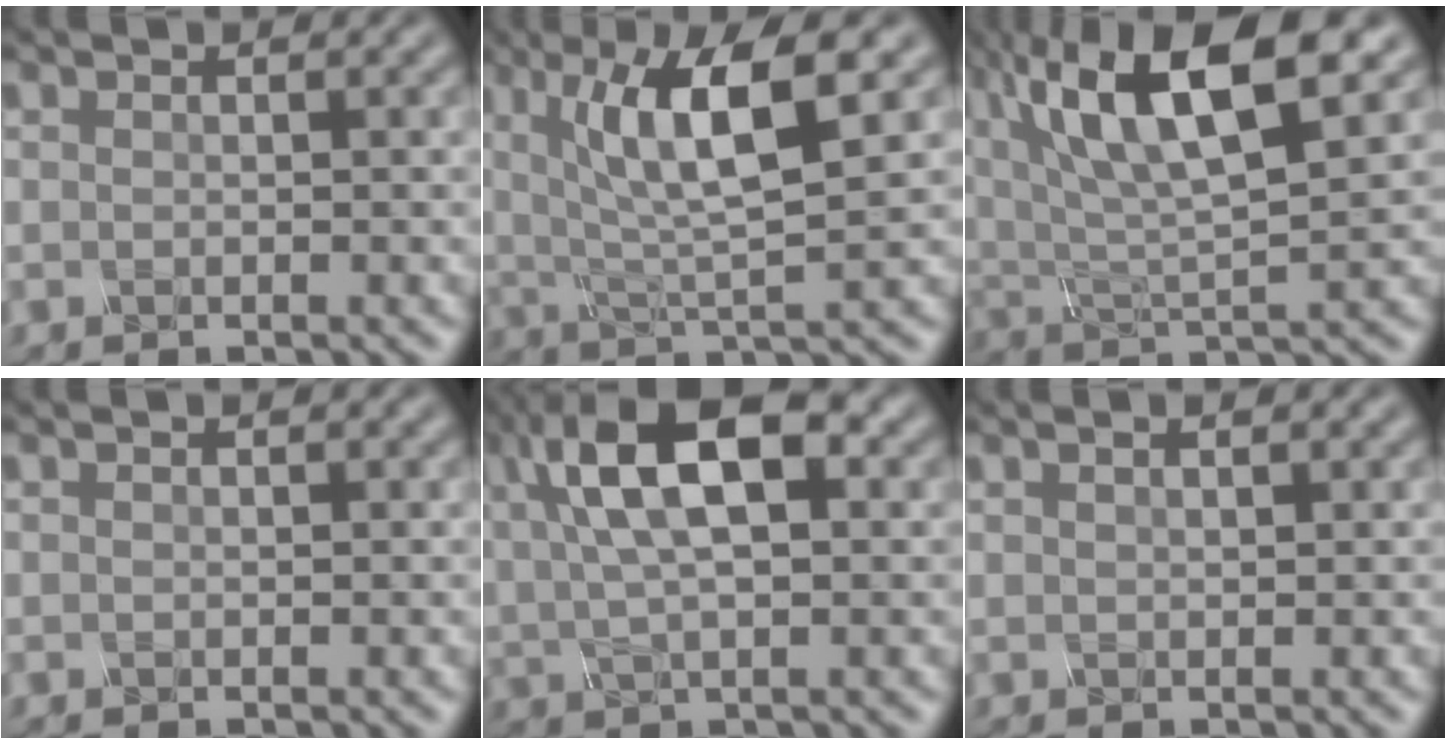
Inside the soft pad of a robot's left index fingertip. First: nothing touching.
{"total": 8.2, "force": [2.6, 2.0, 7.6], "torque": [-0.133, -0.001, 0.043]}
{"total": 12.5, "force": [5.7, 4.4, 10.2], "torque": [-0.183, 0.020, 0.090]}
{"total": 0.0}
{"total": 10.7, "force": [3.3, 4.8, 8.9], "torque": [-0.167, 0.015, 0.047]}
{"total": 2.0, "force": [1.1, 0.8, 1.4], "torque": [-0.014, 0.004, 0.000]}